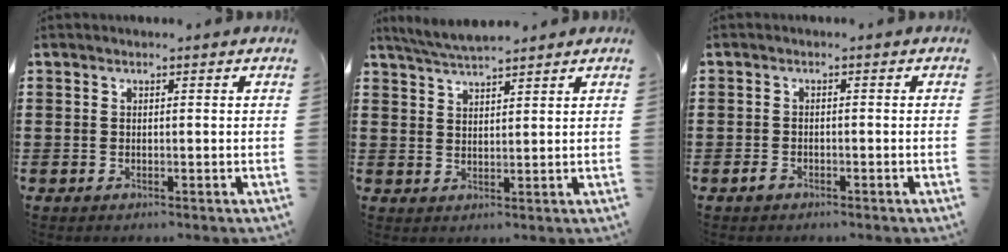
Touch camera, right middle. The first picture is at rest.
{"total": 3.8, "force": [3.6, 0.2, 1.2], "torque": [-0.035, -0.005, 0.068]}
{"total": 1.6, "force": [-1.2, 0.8, 0.7], "torque": [-0.023, -0.005, -0.025]}